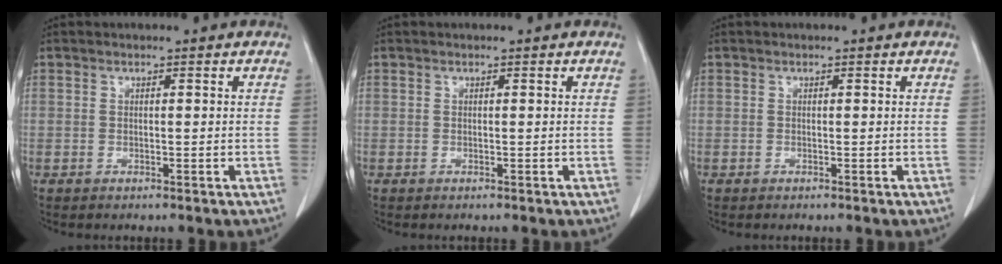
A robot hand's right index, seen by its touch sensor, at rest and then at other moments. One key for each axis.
{"total": 0.0}
{"total": 0.0}